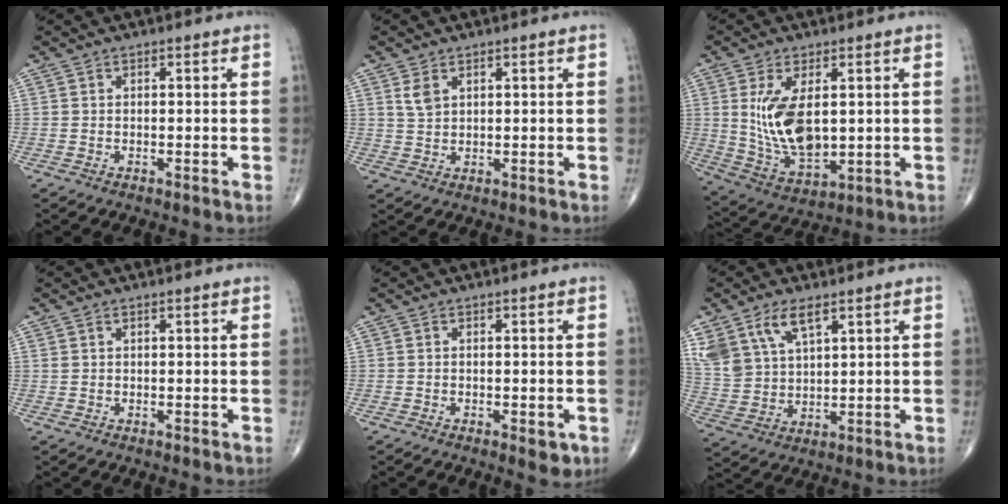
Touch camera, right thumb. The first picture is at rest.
{"total": 2.7, "force": [1.4, 1.6, 1.7], "torque": [-0.029, -0.004, 0.034]}
{"total": 12.8, "force": [2.0, 6.6, 10.8], "torque": [-0.195, -0.020, 0.055]}
{"total": 0.8, "force": [0.5, 0.4, 0.4], "torque": [-0.007, 0.004, 0.011]}
{"total": 2.8, "force": [-1.0, 1.3, 2.3], "torque": [-0.020, -0.003, -0.009]}
{"total": 12.0, "force": [6.7, 6.5, 7.6], "torque": [-0.153, -0.015, 0.143]}